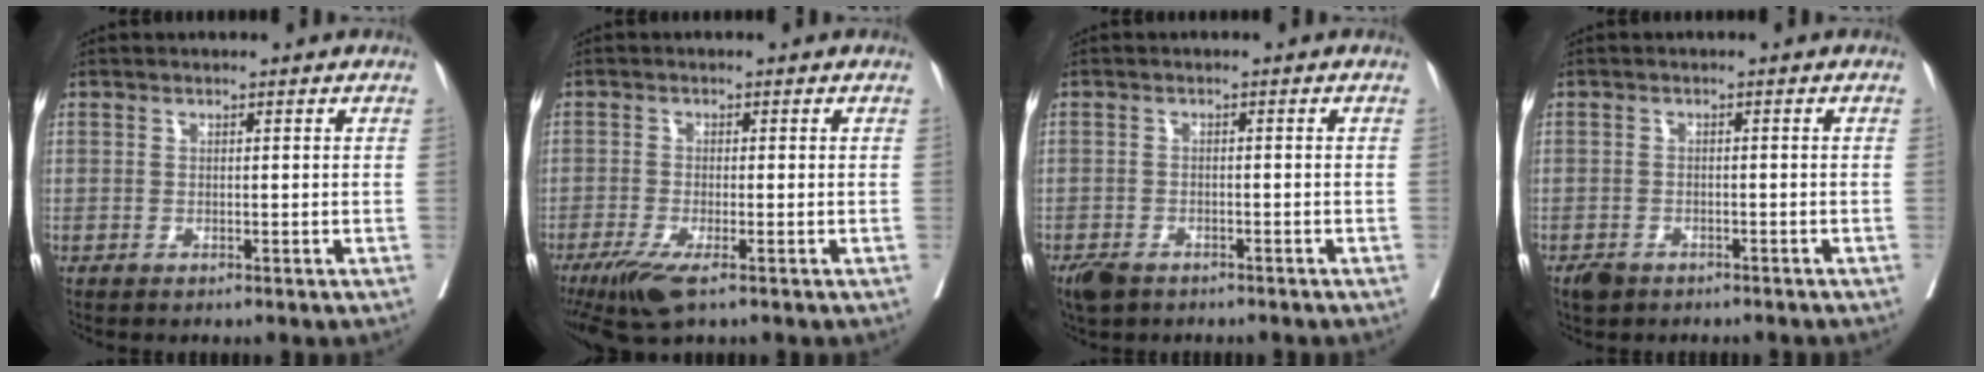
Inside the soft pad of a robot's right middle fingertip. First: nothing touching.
{"total": 5.1, "force": [-3.2, 0.8, 4.0], "torque": [-0.072, -0.015, -0.056]}
{"total": 4.5, "force": [-3.4, 2.2, 1.9], "torque": [-0.035, -0.006, -0.050]}
{"total": 3.0, "force": [-2.4, 1.5, 0.9], "torque": [-0.017, -0.001, -0.033]}